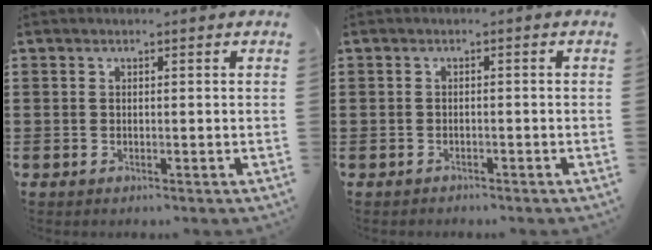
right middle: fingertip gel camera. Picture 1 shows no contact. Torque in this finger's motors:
{"motor_torque": [-1.14, 1.00, -0.41, -0.11]}